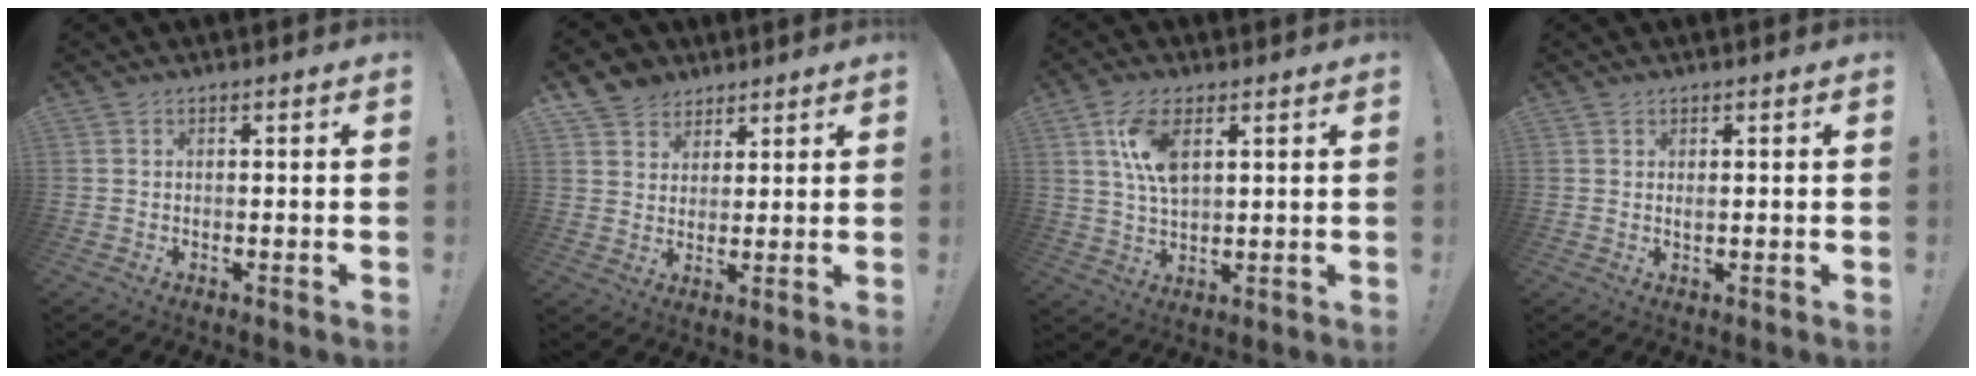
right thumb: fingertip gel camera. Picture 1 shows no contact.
{"total": 6.8, "force": [4.7, 4.9, 0.4], "torque": [-0.006, -0.036, 0.094]}
{"total": 9.6, "force": [3.7, 4.3, 7.7], "torque": [-0.150, -0.007, 0.064]}
{"total": 0.8, "force": [0.5, 0.5, 0.4], "torque": [0.000, -0.003, 0.008]}